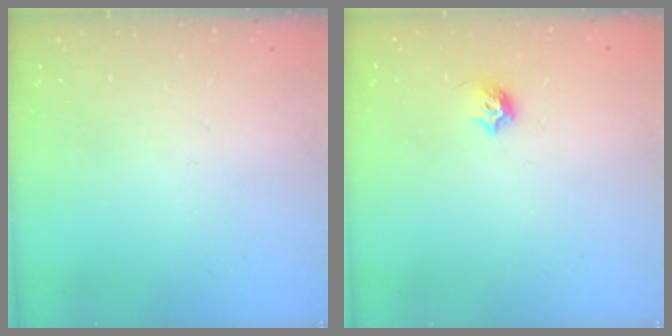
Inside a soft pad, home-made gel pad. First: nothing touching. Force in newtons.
{"total": 5.7, "press": 5.6, "slide": 1.0}